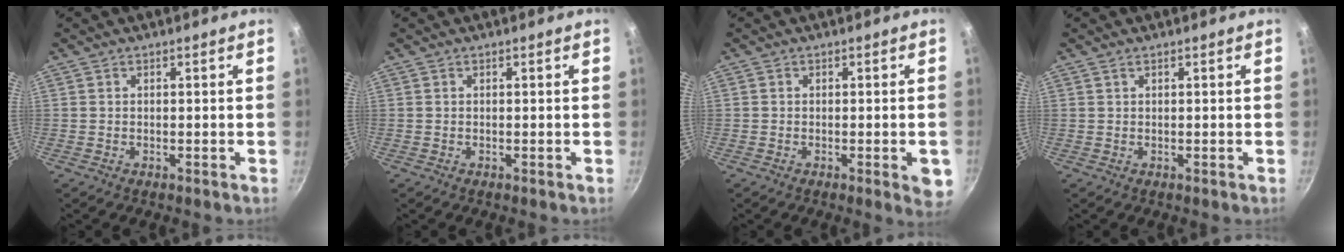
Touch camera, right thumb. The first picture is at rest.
{"total": 0.0}
{"total": 4.2, "force": [-1.3, 1.1, 3.9], "torque": [-0.037, -0.001, -0.017]}
{"total": 0.6, "force": [0.5, 0.0, 0.4], "torque": [-0.007, -0.002, 0.011]}